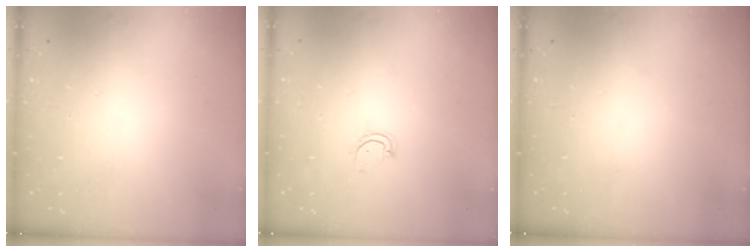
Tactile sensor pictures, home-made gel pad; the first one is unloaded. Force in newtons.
{"total": 3.9, "press": 3.9, "slide": 0.2}
{"total": 0.0}